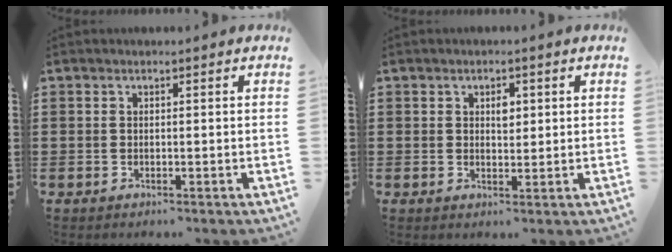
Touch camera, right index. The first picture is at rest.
{"total": 2.3, "force": [0.8, 1.3, 1.7], "torque": [-0.019, 0.000, 0.010]}